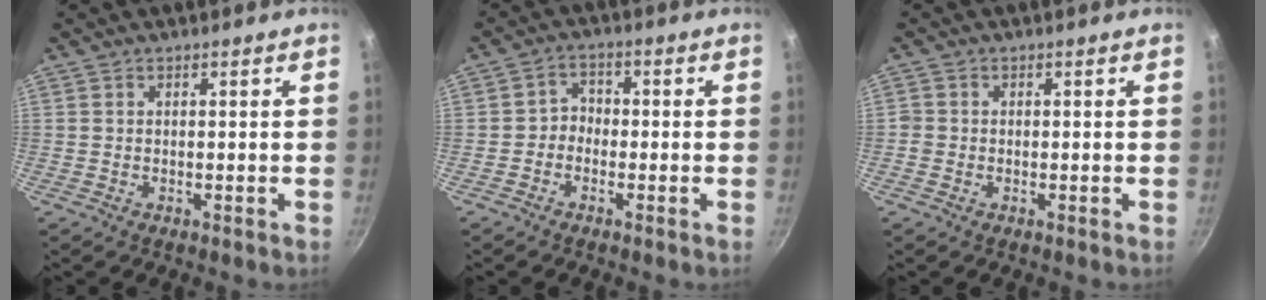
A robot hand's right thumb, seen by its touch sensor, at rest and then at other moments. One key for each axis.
{"total": 3.0, "fx": -1.2, "fy": 2.5, "fz": 1.2, "tx": 0.001, "ty": 0.022, "tz": -0.031}
{"total": 1.4, "fx": -0.6, "fy": 1.2, "fz": 0.4, "tx": -0.006, "ty": 0.001, "tz": -0.013}